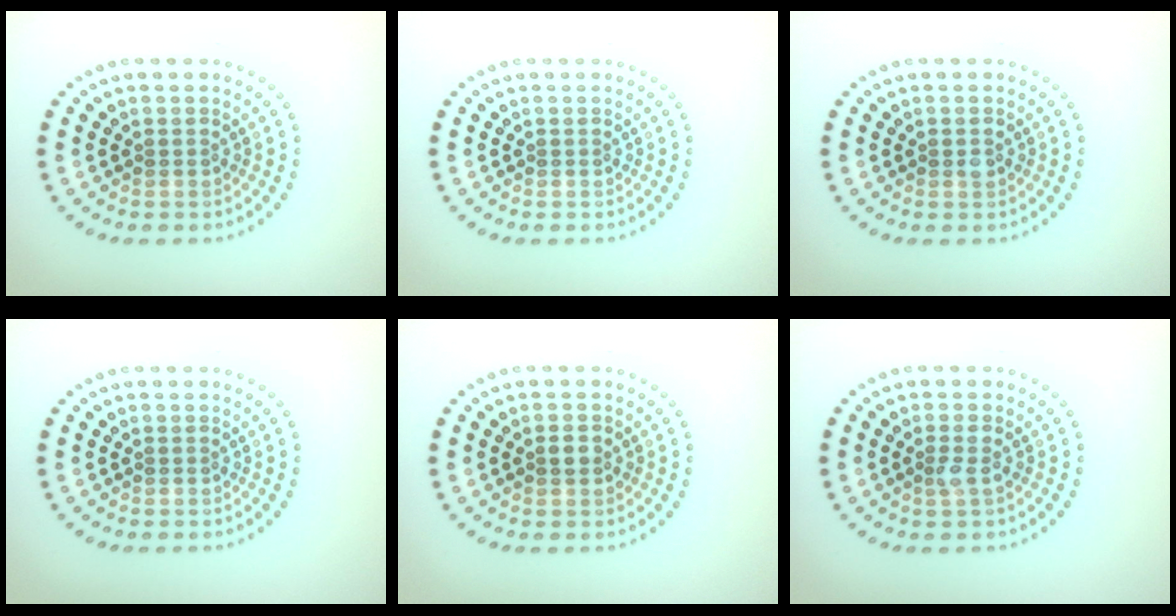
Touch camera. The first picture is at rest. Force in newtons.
{"total": 0.0}
{"total": 1.0, "press": 1.0, "slide": 0.1}
{"total": 0.0}
{"total": 1.5, "press": 1.5, "slide": 0.1}
{"total": 1.2, "press": 1.1, "slide": 0.4}